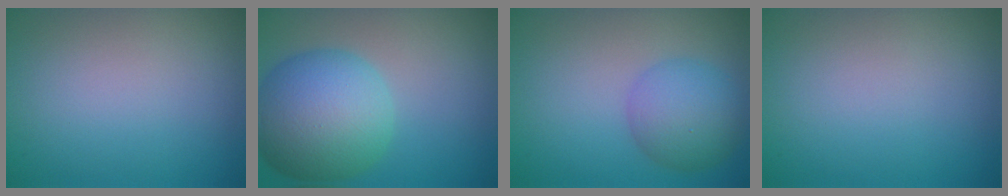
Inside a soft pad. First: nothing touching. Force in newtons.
{"total": 9.6, "press": 9.6, "slide": 0.5}
{"total": 4.7, "press": 4.7, "slide": 0.0}
{"total": 0.0}